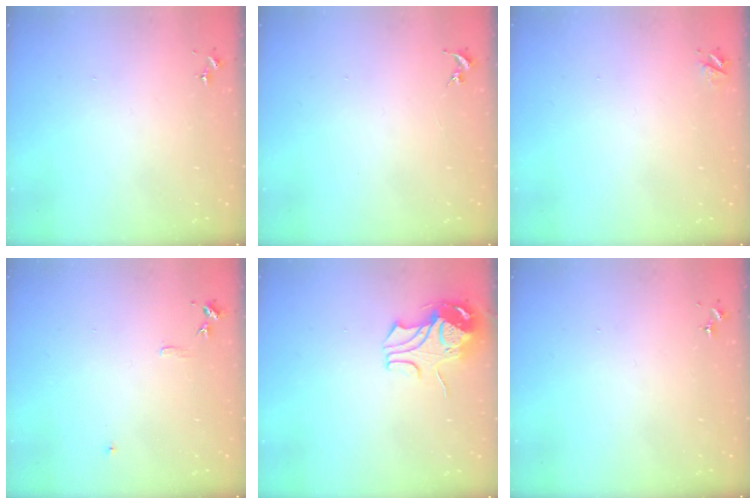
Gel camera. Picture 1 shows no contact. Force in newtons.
{"total": 0.0}
{"total": 3.7, "press": 3.7, "slide": 0.5}
{"total": 5.0, "press": 4.9, "slide": 0.6}
{"total": 9.4, "press": 9.4, "slide": 0.9}
{"total": 0.0}